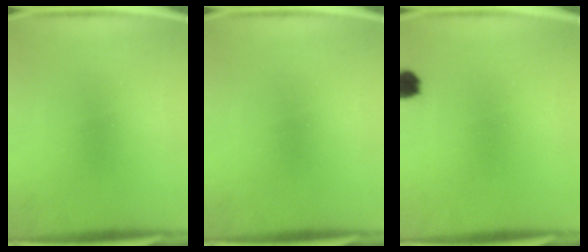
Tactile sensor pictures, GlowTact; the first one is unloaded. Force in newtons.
{"total": 0.0}
{"total": 2.7}